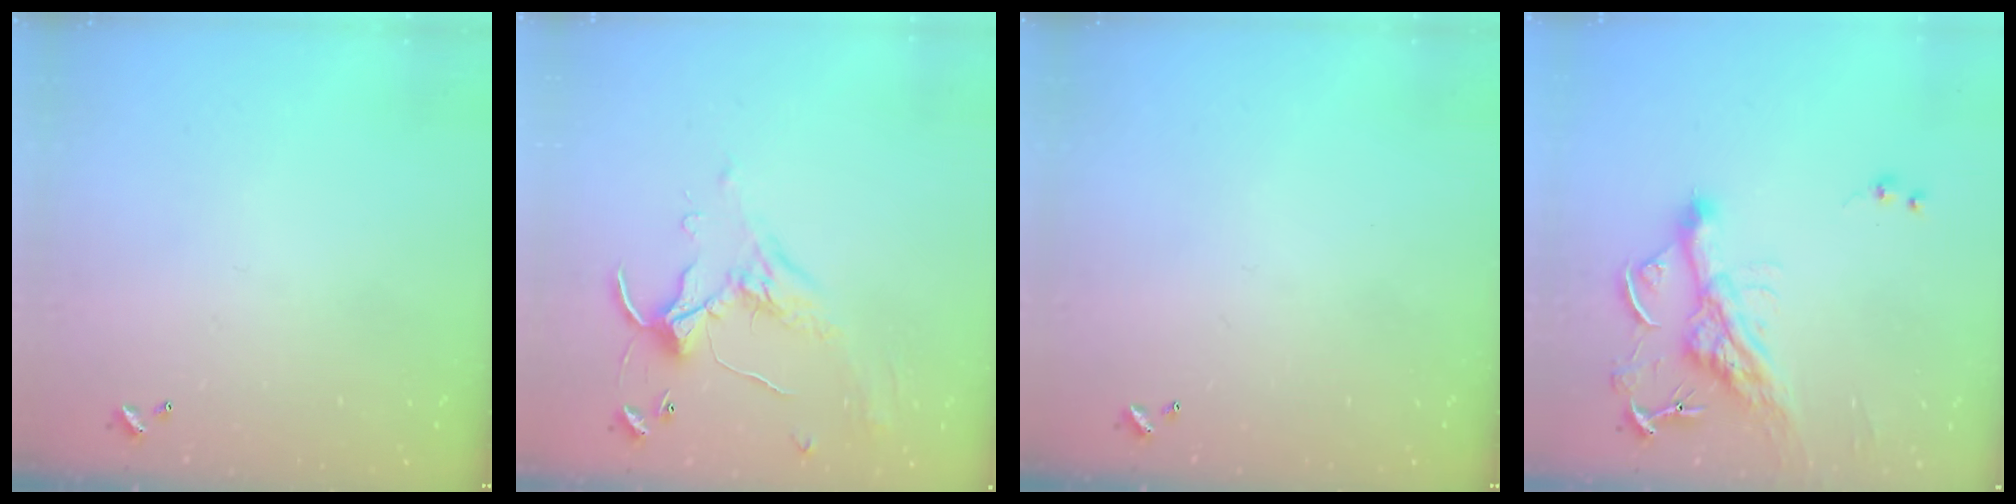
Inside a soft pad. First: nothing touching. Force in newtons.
{"total": 1.2, "press": 0.6, "slide": 1.1}
{"total": 0.0}
{"total": 9.2, "press": 9.2, "slide": 1.3}